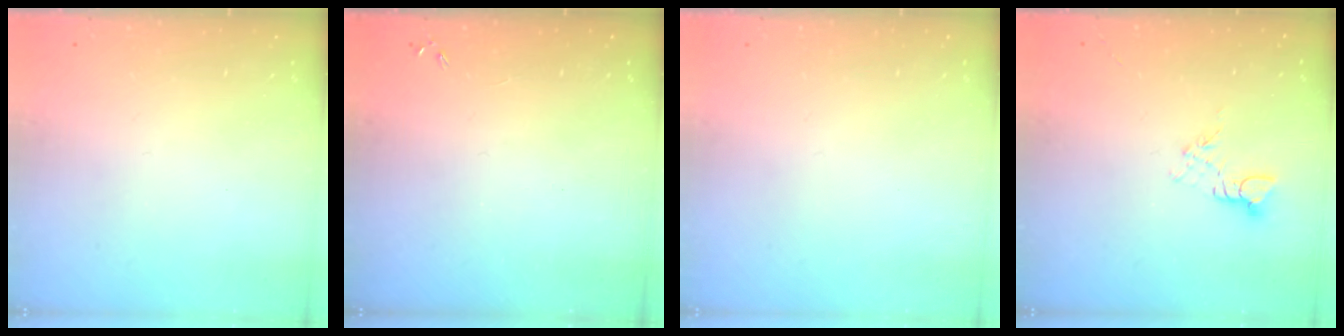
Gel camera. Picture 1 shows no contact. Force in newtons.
{"total": 0.0}
{"total": 0.0}
{"total": 3.5, "press": 3.4, "slide": 0.5}